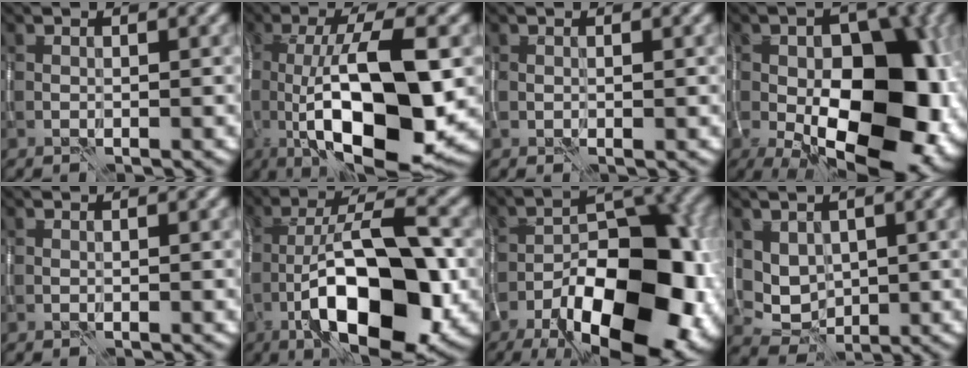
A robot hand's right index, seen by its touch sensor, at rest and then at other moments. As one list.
[{"total": 13.0, "force": [-1.9, 4.0, 12.3], "torque": [-0.191, -0.005, -0.038]}, {"total": 0.0}, {"total": 18.1, "force": [-3.6, 10.1, 14.7], "torque": [-0.191, -0.021, -0.042]}, {"total": 0.0}, {"total": 13.7, "force": [-5.2, 4.8, 11.7], "torque": [-0.182, 0.016, -0.092]}, {"total": 15.7, "force": [-7.2, 7.0, 12.1], "torque": [-0.158, -0.002, -0.119]}, {"total": 3.0, "force": [0.8, 2.4, 1.5], "torque": [-0.032, -0.009, 0.019]}]